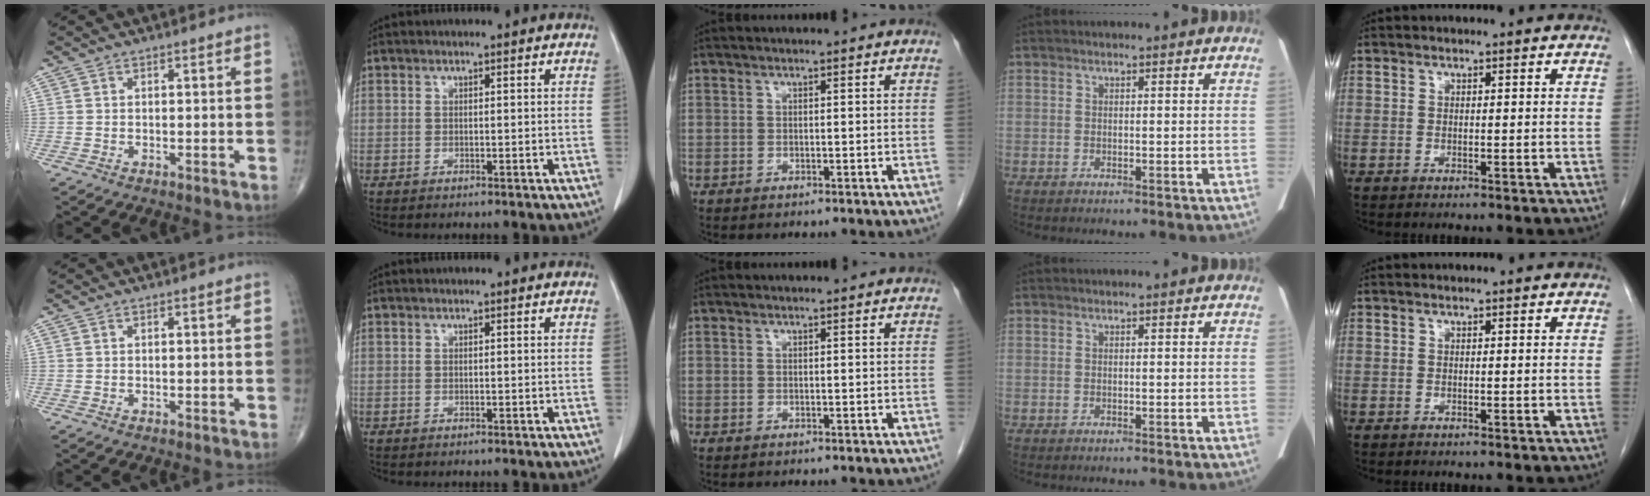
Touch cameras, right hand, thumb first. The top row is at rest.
{}